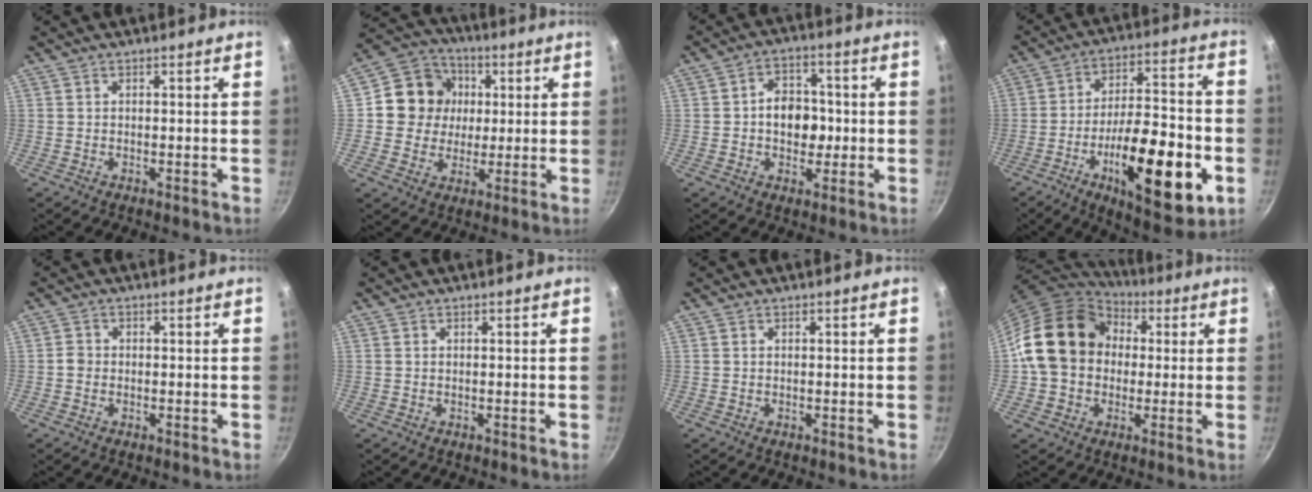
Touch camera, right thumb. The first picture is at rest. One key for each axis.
{"total": 12.1, "fx": 1.8, "fy": 11.2, "fz": 4.2, "tx": -0.039, "ty": 0.014, "tz": 0.020}
{"total": 8.3, "fx": -0.5, "fy": 6.3, "fz": 5.4, "tx": -0.043, "ty": 0.011, "tz": -0.013}
{"total": 23.9, "fx": -8.0, "fy": 8.6, "fz": 20.8, "tx": -0.293, "ty": 0.030, "tz": -0.115}
{"total": 1.6, "fx": -0.4, "fy": 1.4, "fz": 0.6, "tx": -0.005, "ty": 0.009, "tz": -0.010}
{"total": 0.0}
{"total": 0.0}
{"total": 18.0, "fx": 1.9, "fy": 14.7, "fz": 10.3, "tx": -0.159, "ty": 0.037, "tz": 0.023}